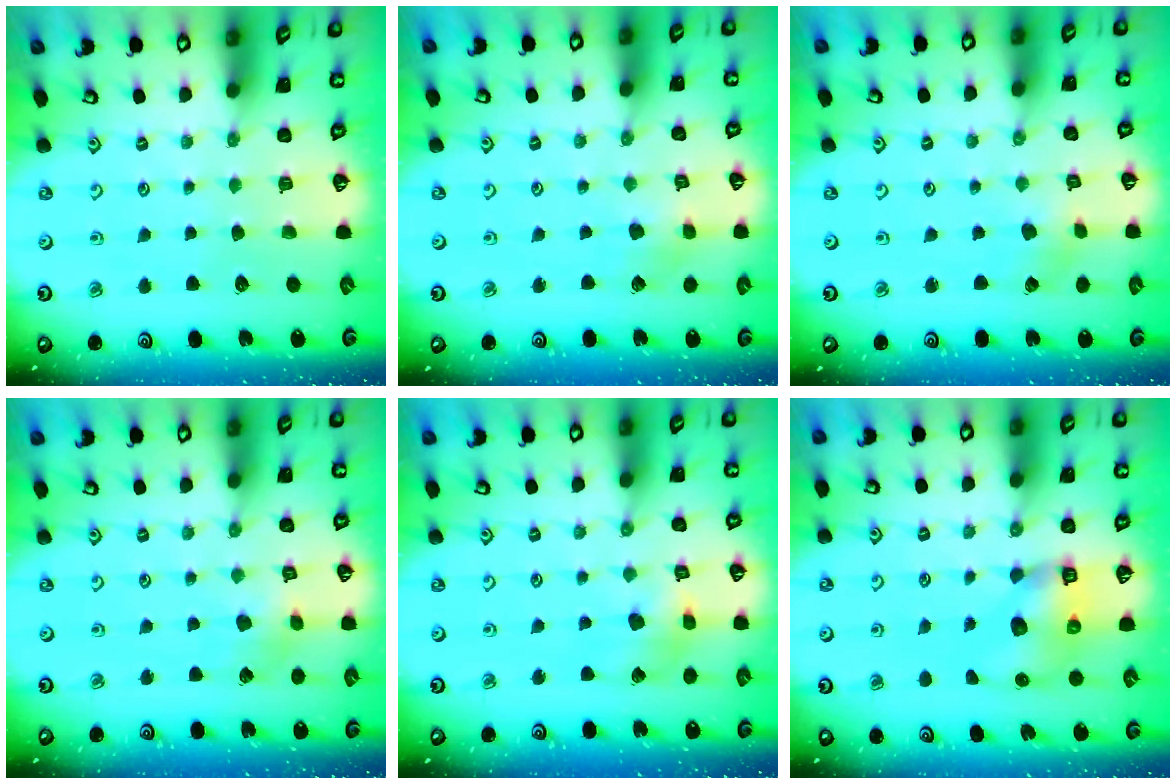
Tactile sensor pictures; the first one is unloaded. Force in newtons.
{"total": 3.7, "press": 3.6, "slide": 0.5}
{"total": 1.7, "press": 1.7, "slide": 0.2}
{"total": 3.9, "press": 3.8, "slide": 0.4}
{"total": 8.3, "press": 8.2, "slide": 1.0}
{"total": 8.0, "press": 7.9, "slide": 1.2}